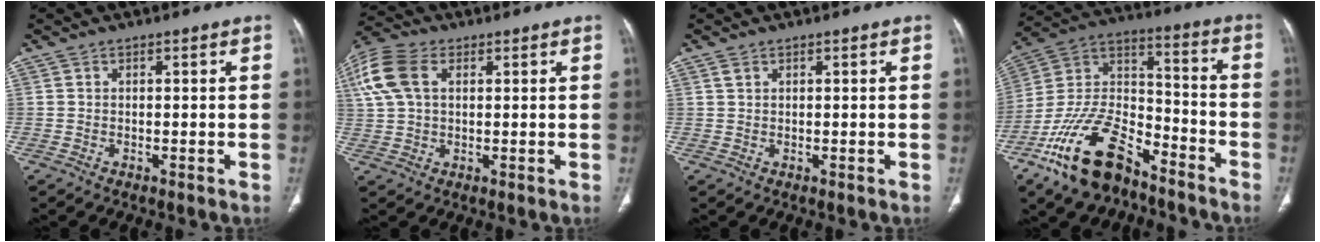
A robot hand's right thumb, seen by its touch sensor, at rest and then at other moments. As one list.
[{"total": 12.5, "force": [4.1, 8.1, 8.6], "torque": [-0.216, 0.021, 0.077]}, {"total": 0.9, "force": [0.6, 0.4, 0.4], "torque": [-0.010, 0.004, 0.013]}, {"total": 19.5, "force": [-12.8, 9.4, 11.3], "torque": [-0.198, 0.082, -0.231]}]